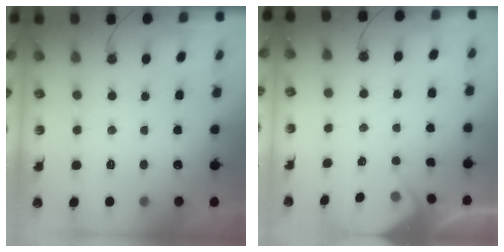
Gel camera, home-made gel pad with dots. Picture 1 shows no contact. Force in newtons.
{"total": 2.8, "press": 2.7, "slide": 0.4}